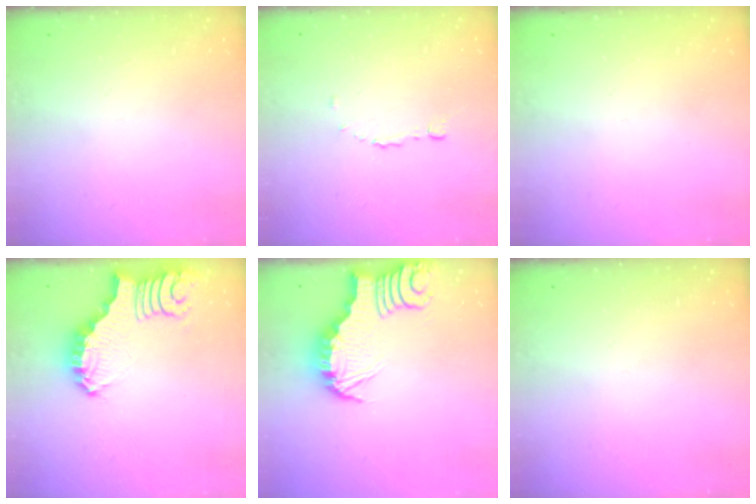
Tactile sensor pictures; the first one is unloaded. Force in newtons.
{"total": 3.3, "press": 3.2, "slide": 0.3}
{"total": 0.0}
{"total": 3.2, "press": 3.1, "slide": 0.6}
{"total": 3.7, "press": 3.7, "slide": 0.1}
{"total": 0.0}